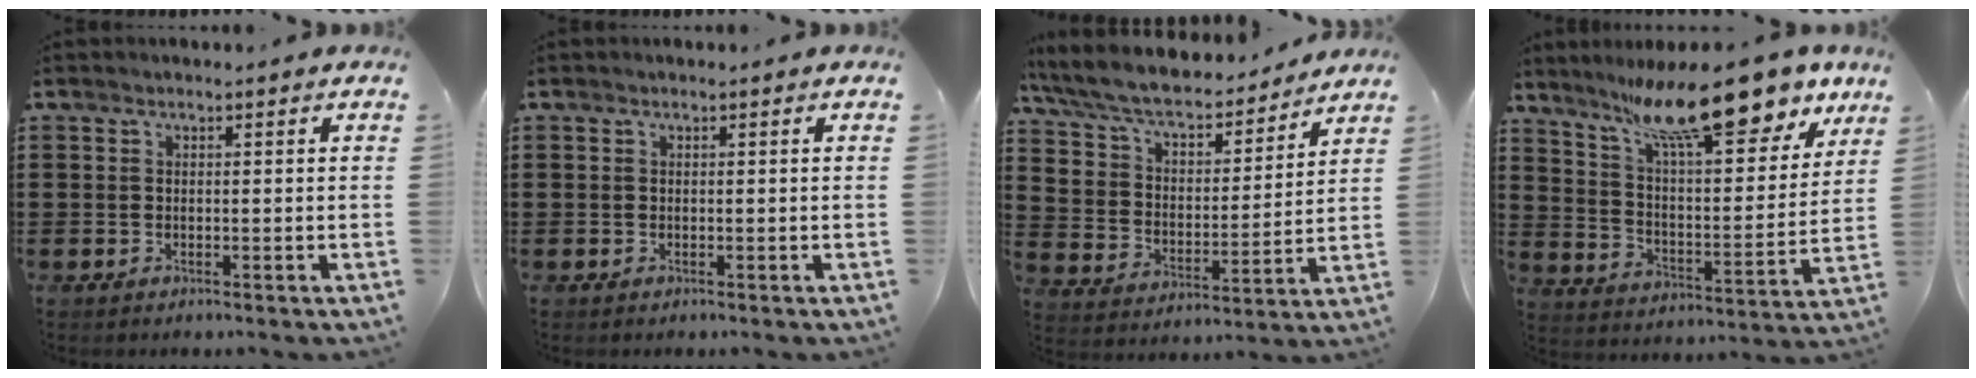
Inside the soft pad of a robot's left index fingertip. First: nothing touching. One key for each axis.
{"total": 0.0}
{"total": 6.6, "fx": 5.8, "fy": 2.1, "fz": 2.4, "tx": -0.076, "ty": -0.040, "tz": 0.099}
{"total": 17.0, "fx": 12.5, "fy": 3.1, "fz": 11.2, "tx": -0.206, "ty": -0.064, "tz": 0.208}